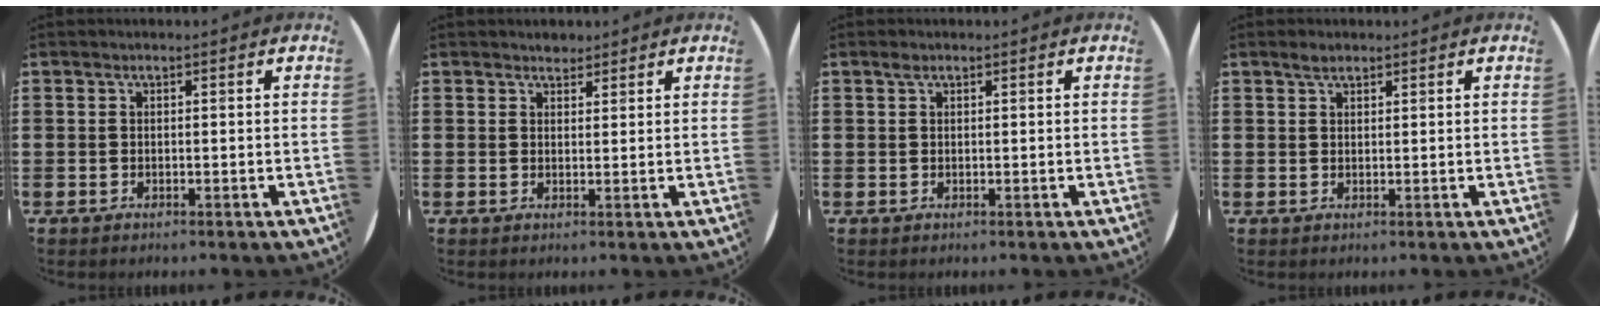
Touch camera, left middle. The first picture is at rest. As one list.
[{"total": 1.6, "force": [1.5, 0.5, 0.0], "torque": [-0.002, 0.003, 0.030]}, {"total": 0.6, "force": [0.4, 0.4, 0.3], "torque": [0.001, -0.001, 0.007]}, {"total": 1.6, "force": [1.3, 0.6, 0.7], "torque": [-0.007, 0.002, 0.022]}]